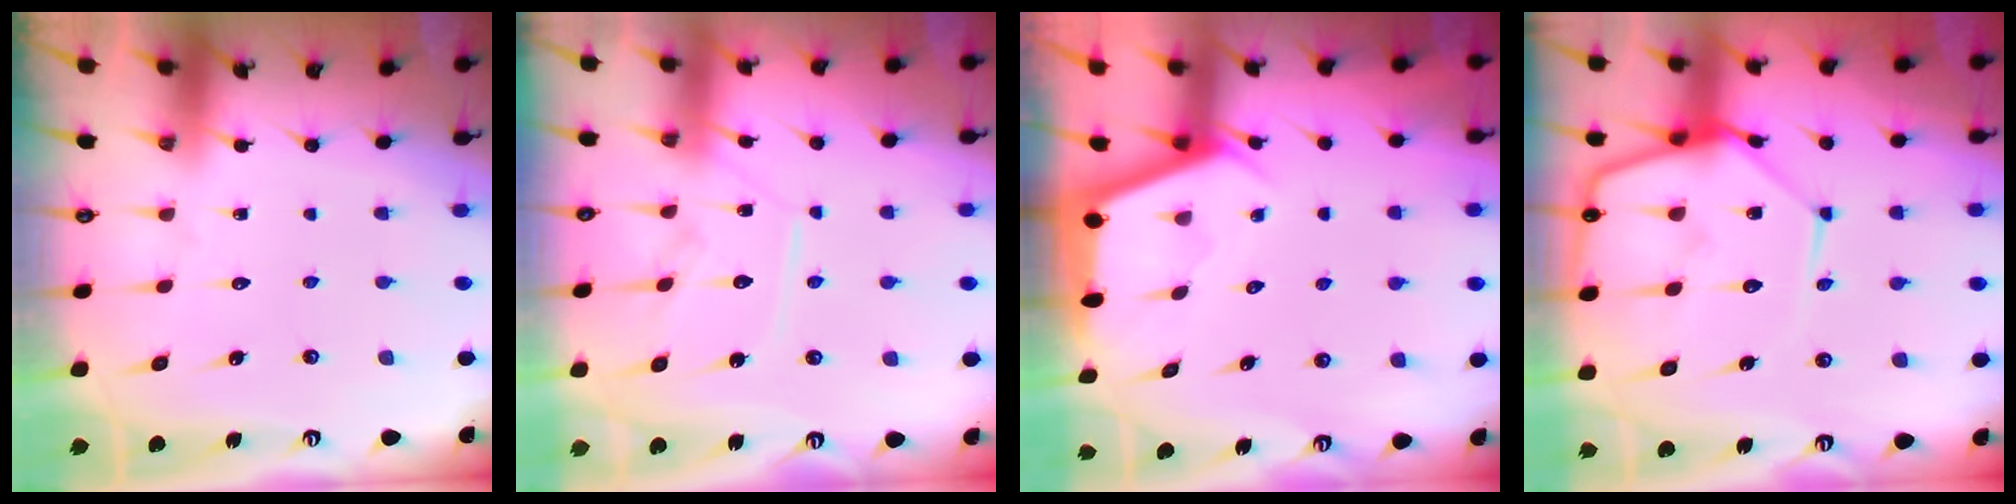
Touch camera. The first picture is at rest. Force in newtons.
{"total": 10.0, "press": 9.9, "slide": 0.5}
{"total": 2.9, "press": 2.9, "slide": 0.3}
{"total": 14.7, "press": 14.6, "slide": 1.2}